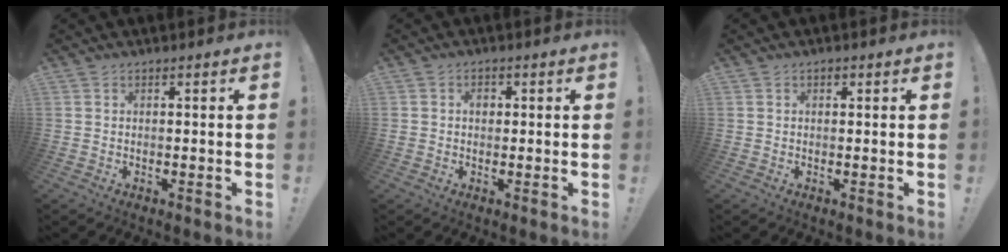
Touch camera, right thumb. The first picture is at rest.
{"total": 2.0, "force": [0.0, 1.6, 1.3], "torque": [-0.020, 0.004, -0.002]}
{"total": 0.6, "force": [0.2, 0.5, 0.3], "torque": [-0.006, 0.002, 0.004]}